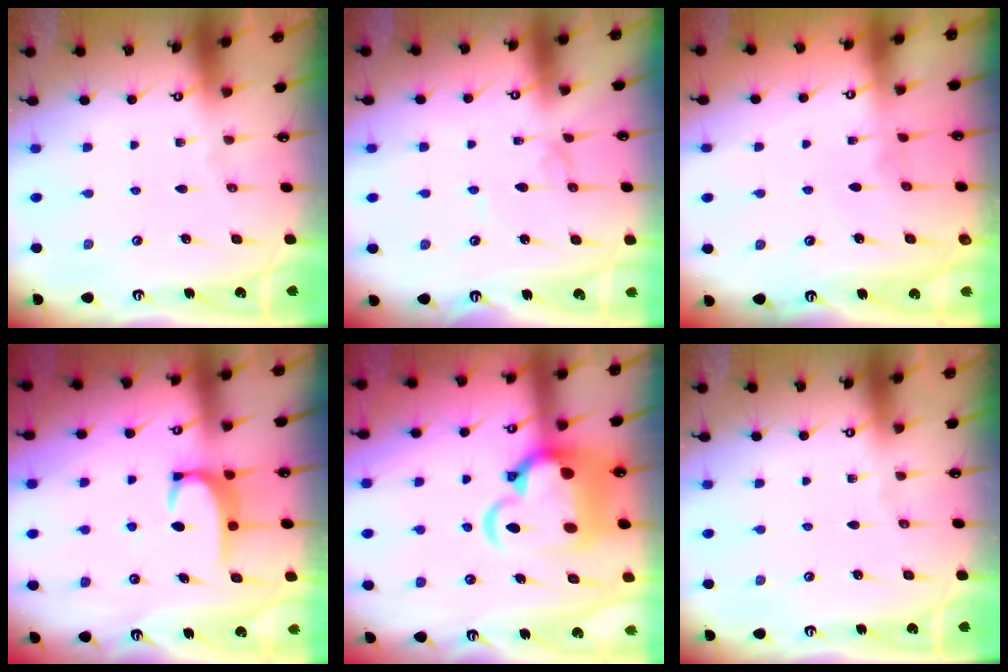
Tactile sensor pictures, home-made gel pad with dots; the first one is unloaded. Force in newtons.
{"total": 1.8, "press": 1.8, "slide": 0.1}
{"total": 2.3, "press": 2.3, "slide": 0.3}
{"total": 3.6, "press": 3.6, "slide": 0.5}
{"total": 9.8, "press": 9.6, "slide": 2.3}
{"total": 0.0}